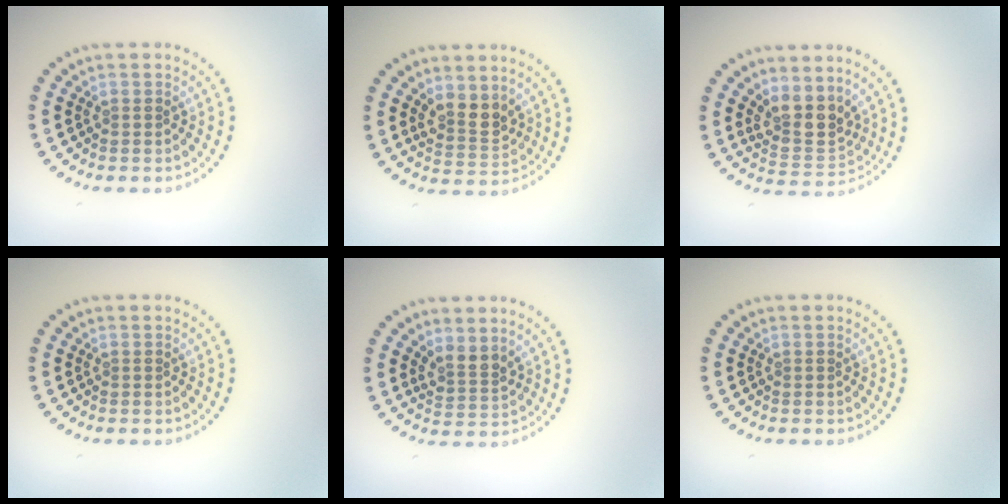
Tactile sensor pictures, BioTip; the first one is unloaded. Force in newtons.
{"total": 2.6, "press": 2.4, "slide": 1.2}
{"total": 3.7, "press": 2.9, "slide": 2.2}
{"total": 0.0}
{"total": 2.3, "press": 1.7, "slide": 1.5}
{"total": 0.0}